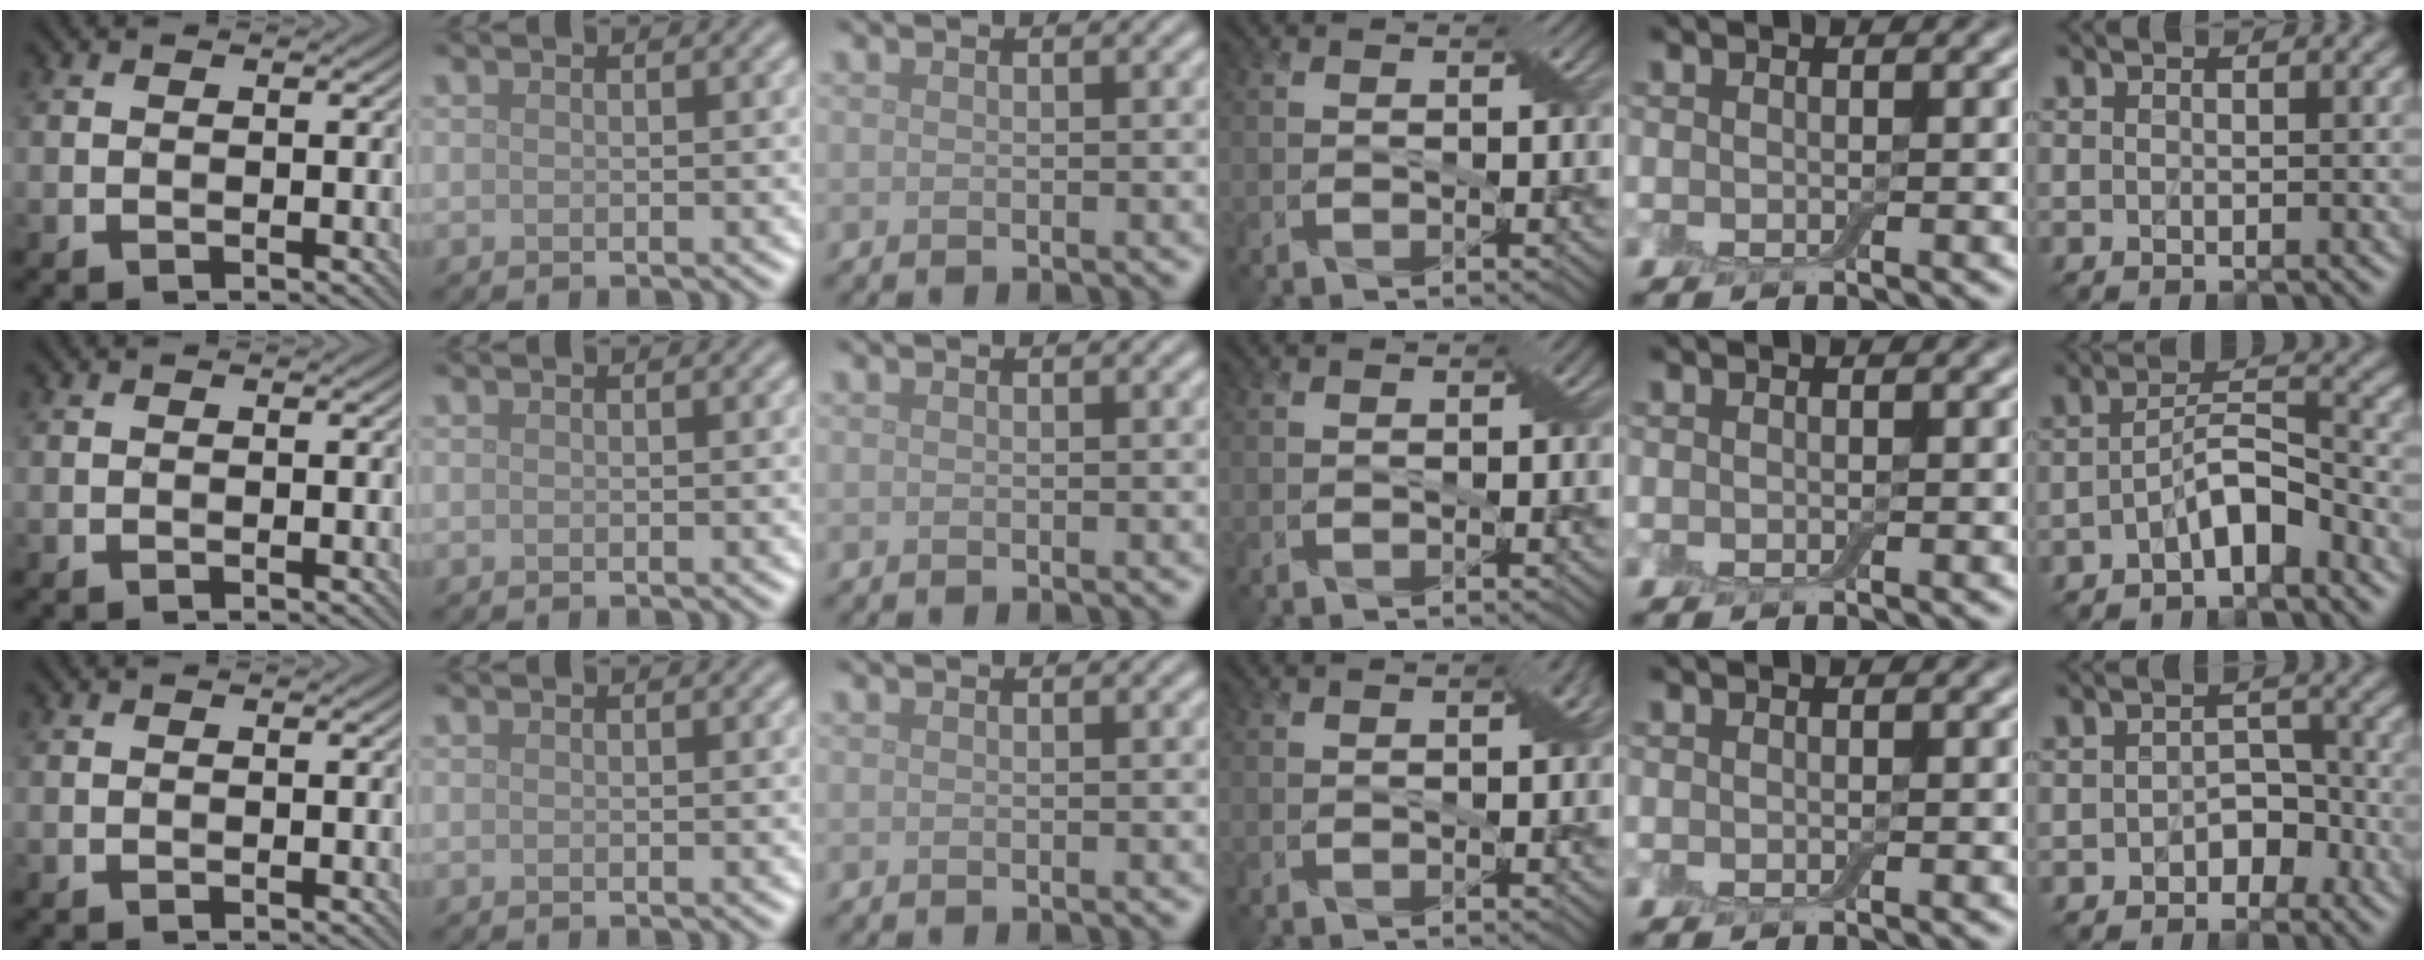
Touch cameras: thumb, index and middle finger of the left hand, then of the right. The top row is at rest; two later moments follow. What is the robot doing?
{"motion": "pour", "object": "bottle"}